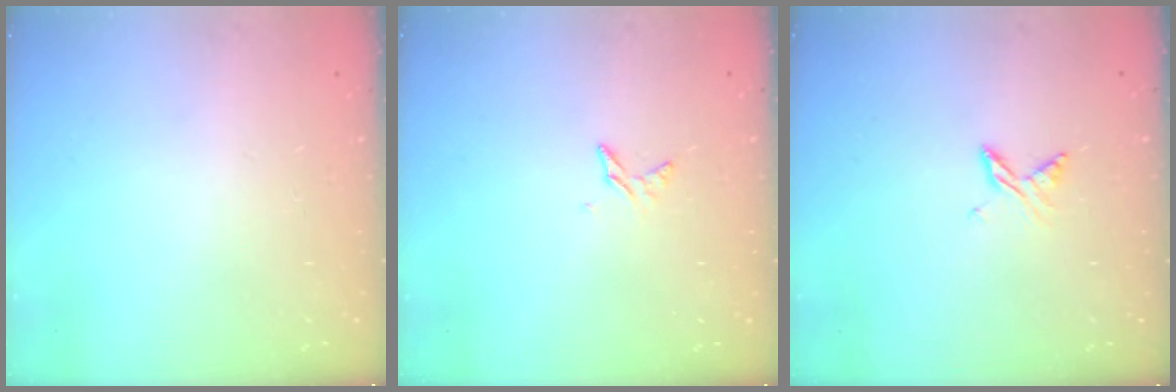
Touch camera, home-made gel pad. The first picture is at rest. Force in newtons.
{"total": 4.0, "press": 4.0, "slide": 0.3}
{"total": 4.6, "press": 4.6, "slide": 0.5}